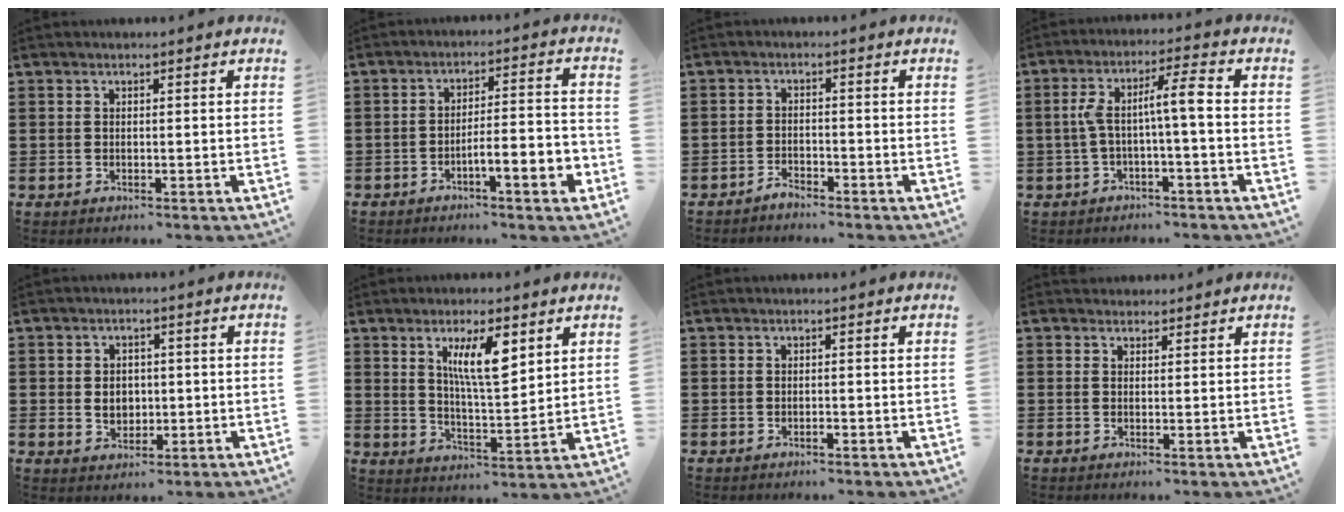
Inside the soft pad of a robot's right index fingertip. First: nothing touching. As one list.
[{"total": 5.6, "force": [-3.1, 0.7, 4.6], "torque": [-0.077, -0.001, -0.056]}, {"total": 1.8, "force": [-1.8, 0.3, 0.1], "torque": [-0.009, 0.002, -0.037]}, {"total": 7.2, "force": [-0.6, 1.2, 7.1], "torque": [-0.138, 0.007, -0.019]}, {"total": 3.5, "force": [-0.1, 2.7, 2.2], "torque": [-0.042, 0.001, -0.004]}, {"total": 8.7, "force": [4.0, 2.6, 7.3], "torque": [-0.143, 0.005, 0.066]}, {"total": 0.6, "force": [-0.3, 0.1, 0.4], "torque": [-0.009, -0.002, -0.006]}, {"total": 1.5, "force": [1.2, 0.8, -0.2], "torque": [0.002, 0.004, 0.025]}]